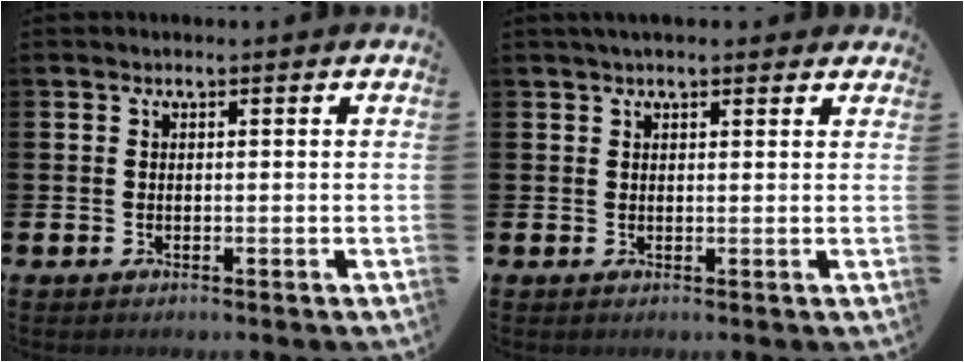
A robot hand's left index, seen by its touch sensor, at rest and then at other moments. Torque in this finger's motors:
{"motor_torque": [0.89, -1.25, 0.21, 0.21]}